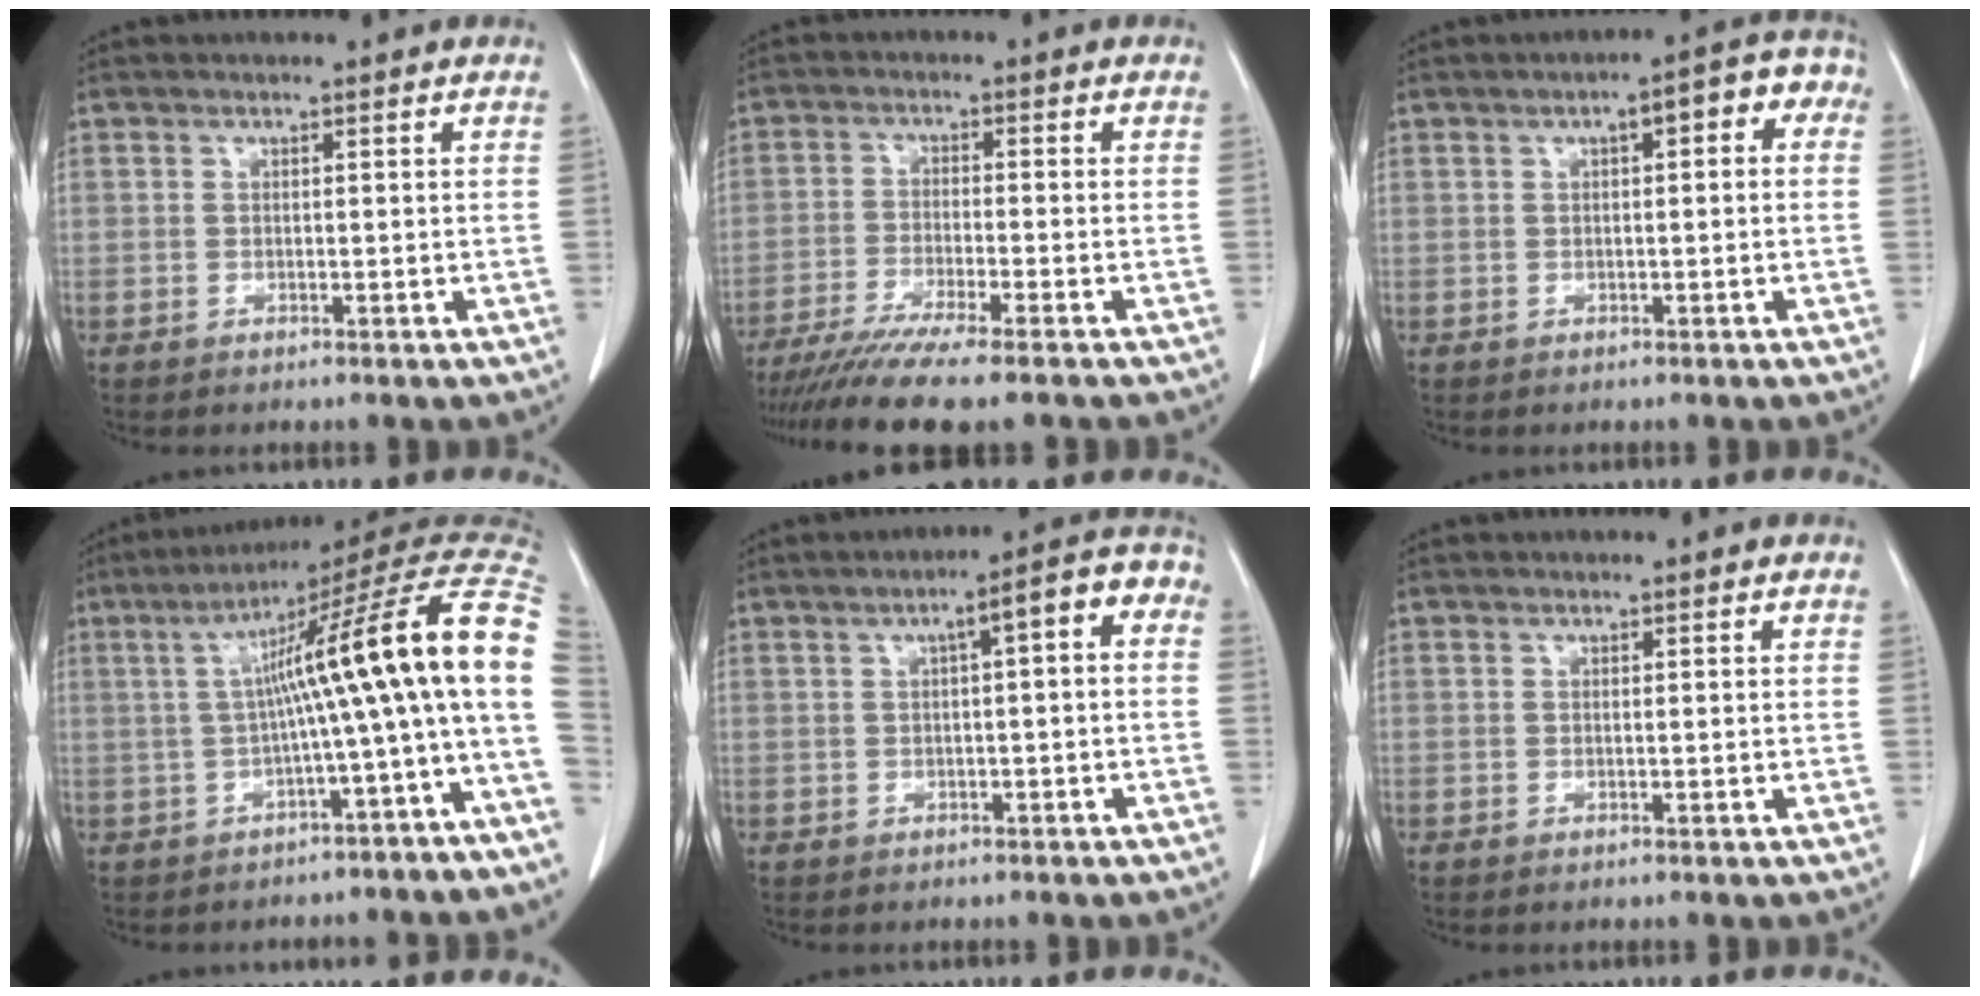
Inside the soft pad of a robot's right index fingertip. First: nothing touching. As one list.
[{"total": 11.7, "force": [-9.8, -0.4, 6.5], "torque": [-0.090, -0.028, -0.154]}, {"total": 6.0, "force": [1.5, 2.0, 5.4], "torque": [-0.062, 0.035, 0.011]}, {"total": 15.5, "force": [-1.0, -1.0, 15.5], "torque": [-0.209, 0.044, -0.022]}, {"total": 6.6, "force": [0.9, 1.3, 6.4], "torque": [-0.082, 0.032, 0.003]}, {"total": 0.0}]